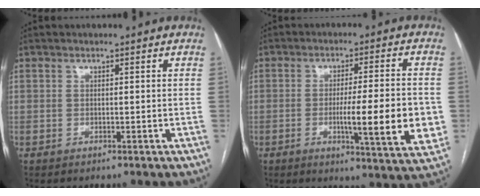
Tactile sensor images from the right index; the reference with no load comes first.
{"total": 12.7, "force": [-2.2, 0.8, 12.4], "torque": [-0.179, -0.014, -0.034]}